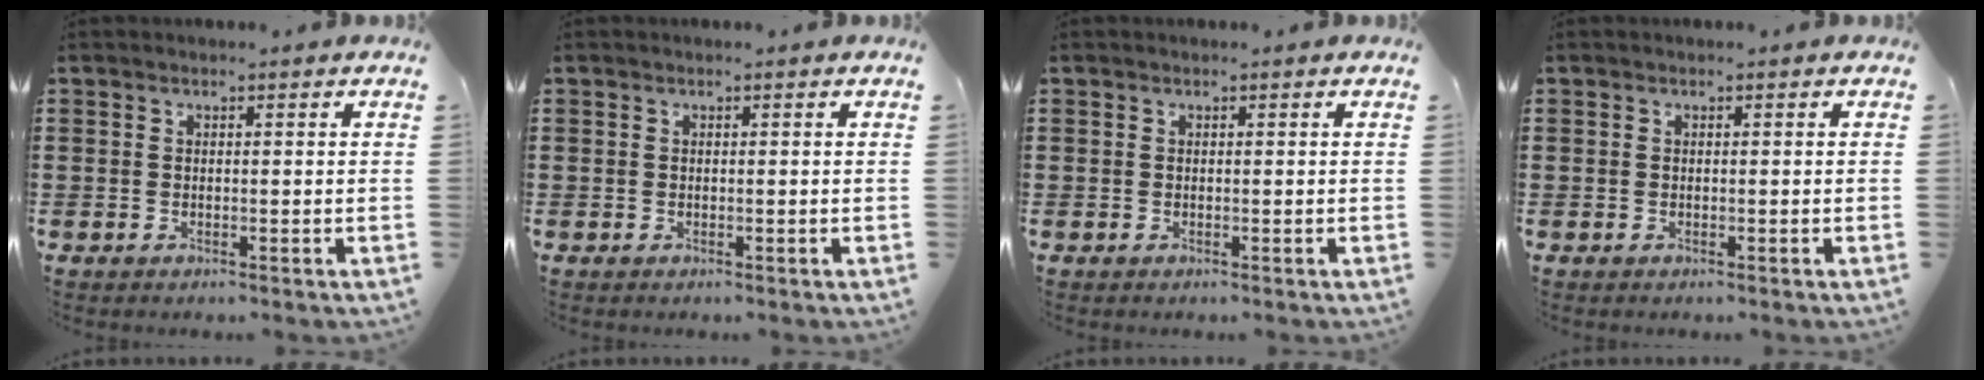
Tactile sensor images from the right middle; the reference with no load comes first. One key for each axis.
{"total": 0.0}
{"total": 0.0}
{"total": 0.0}